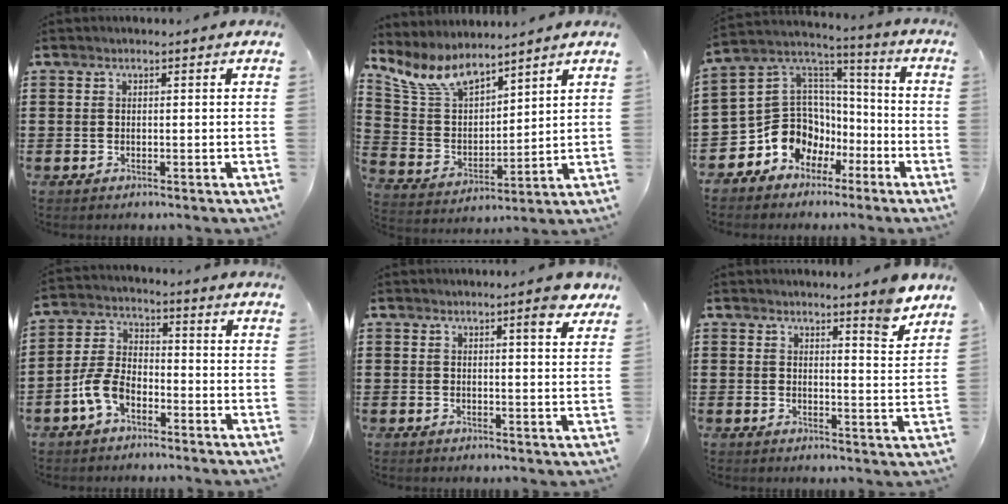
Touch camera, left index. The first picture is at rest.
{"total": 8.8, "force": [7.1, 3.2, 4.1], "torque": [-0.109, -0.022, 0.131]}
{"total": 10.5, "force": [-4.7, 9.1, 2.1], "torque": [-0.087, -0.008, -0.081]}
{"total": 6.6, "force": [-3.6, 3.6, 4.3], "torque": [-0.114, 0.004, -0.078]}
{"total": 3.6, "force": [2.7, 0.3, 2.4], "torque": [-0.038, -0.007, 0.044]}
{"total": 4.5, "force": [4.2, -0.3, 1.7], "torque": [-0.023, -0.028, 0.070]}